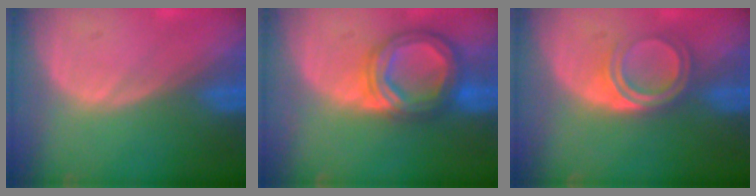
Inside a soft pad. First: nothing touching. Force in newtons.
{"total": 7.6, "press": 7.5, "slide": 0.6}
{"total": 5.1, "press": 4.3, "slide": 2.6}